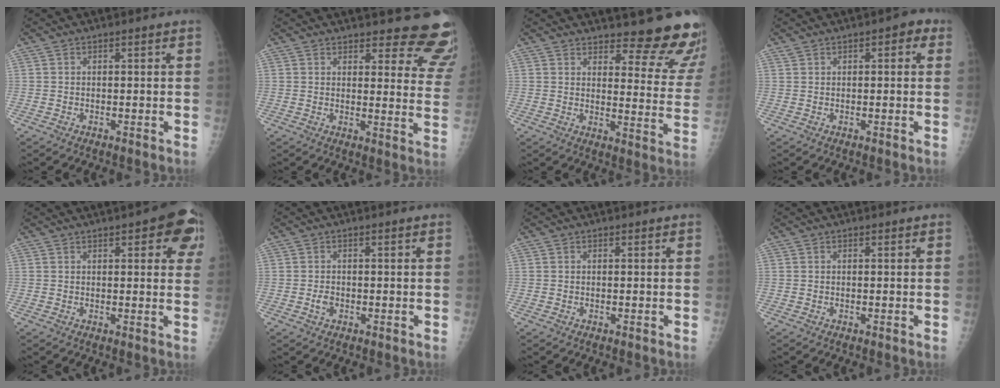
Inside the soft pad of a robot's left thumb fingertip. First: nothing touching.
{"total": 14.9, "force": [13.9, 3.8, 4.1], "torque": [0.006, -0.115, 0.132]}
{"total": 16.4, "force": [15.0, 3.7, 5.5], "torque": [-0.020, -0.141, 0.167]}
{"total": 3.2, "force": [1.5, 1.7, 2.4], "torque": [-0.020, 0.007, 0.018]}
{"total": 9.2, "force": [4.1, 3.2, 7.6], "torque": [-0.057, -0.006, 0.039]}
{"total": 1.6, "force": [-0.5, 1.1, 1.0], "torque": [-0.018, 0.005, -0.009]}
{"total": 0.0}
{"total": 0.0}